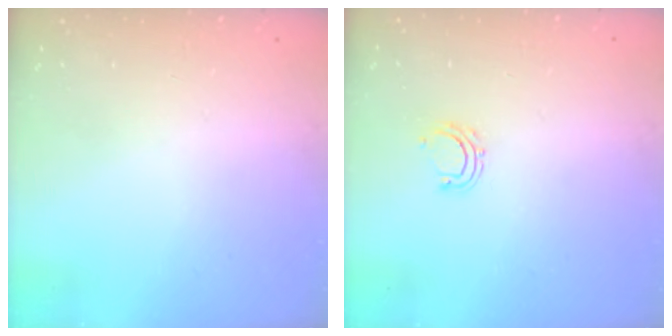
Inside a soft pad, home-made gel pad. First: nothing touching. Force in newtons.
{"total": 5.3, "press": 5.2, "slide": 1.1}